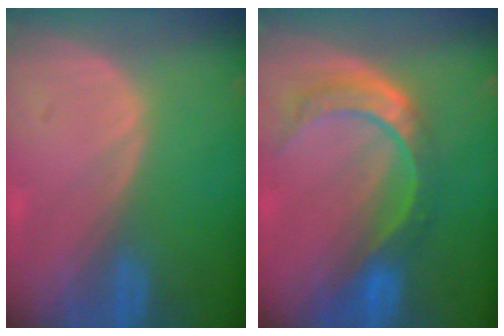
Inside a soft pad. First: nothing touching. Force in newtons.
{"total": 8.8, "press": 7.3, "slide": 4.9}